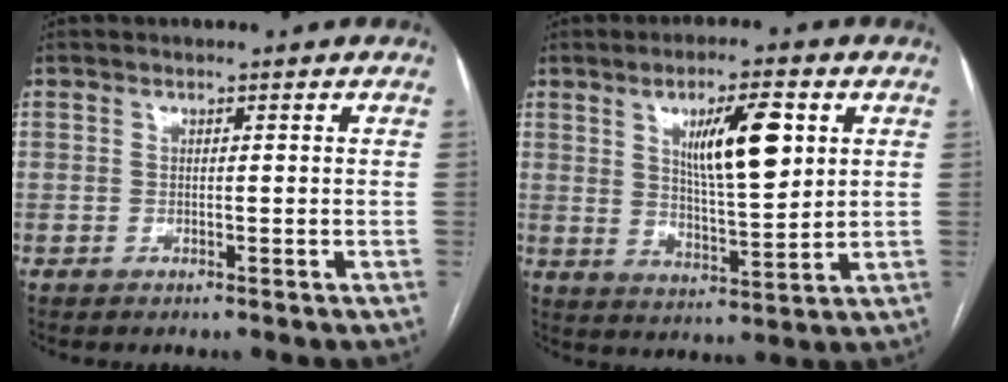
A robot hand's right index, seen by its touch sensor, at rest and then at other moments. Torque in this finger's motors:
{"motor_torque": [0.75, 0.50, 0.43, 0.10]}